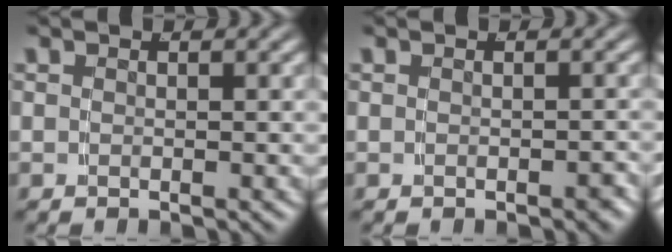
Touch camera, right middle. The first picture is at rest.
{"total": 0.8, "force": [-0.6, 0.4, 0.3], "torque": [-0.004, 0.002, -0.011]}